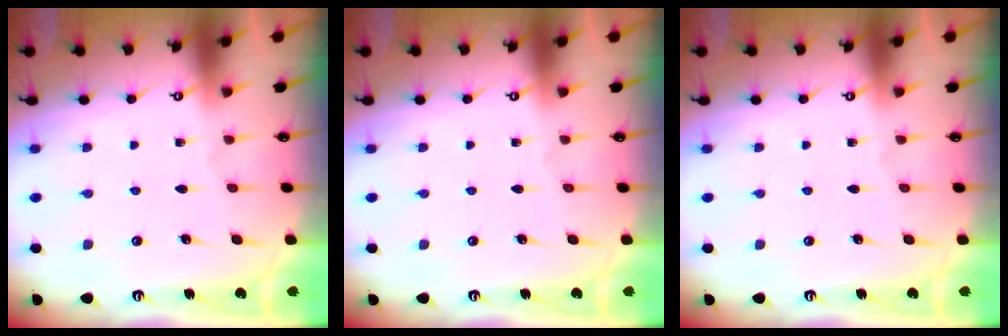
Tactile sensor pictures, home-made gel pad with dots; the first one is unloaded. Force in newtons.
{"total": 0.0}
{"total": 0.0}